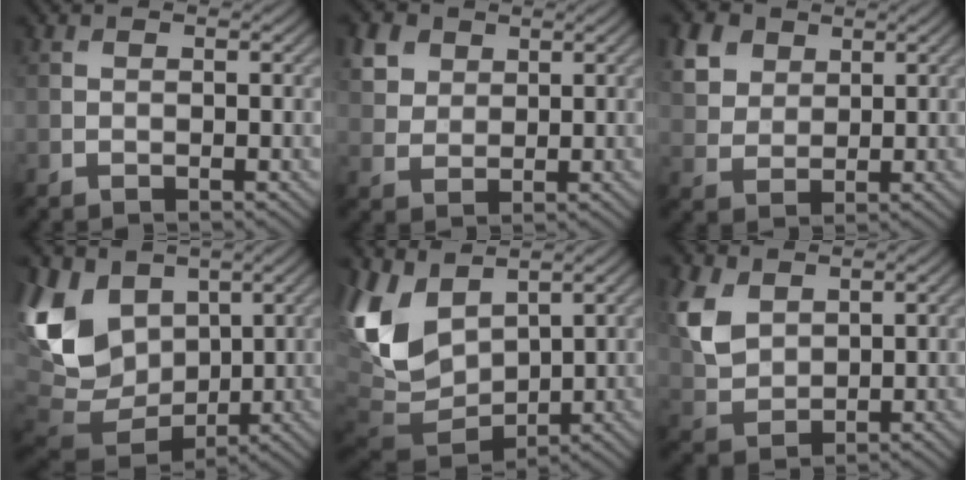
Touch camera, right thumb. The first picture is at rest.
{"total": 5.1, "force": [2.8, 3.7, 2.2], "torque": [-0.074, -0.003, 0.062]}
{"total": 6.1, "force": [3.1, 4.4, 2.9], "torque": [-0.095, 0.006, 0.060]}
{"total": 14.4, "force": [3.0, 10.7, 9.1], "torque": [-0.266, -0.010, 0.068]}
{"total": 11.8, "force": [3.0, 8.1, 8.0], "torque": [-0.224, 0.000, 0.054]}
{"total": 6.7, "force": [2.8, 4.6, 4.0], "torque": [-0.112, 0.000, 0.059]}